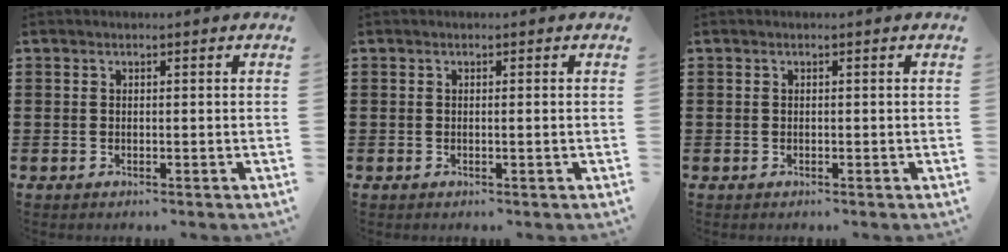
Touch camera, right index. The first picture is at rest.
{"total": 0.6, "force": [0.0, -0.2, 0.6], "torque": [-0.010, -0.003, -0.001]}
{"total": 0.0}